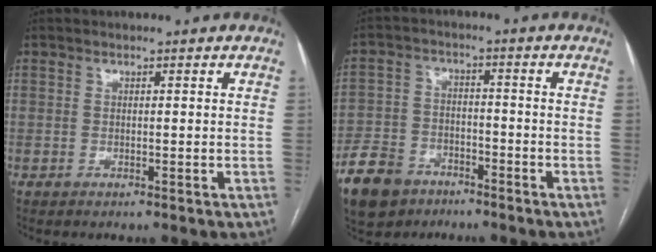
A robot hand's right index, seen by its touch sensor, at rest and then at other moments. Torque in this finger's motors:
{"motor_torque": [-0.19, -0.47, -0.93, -0.21]}